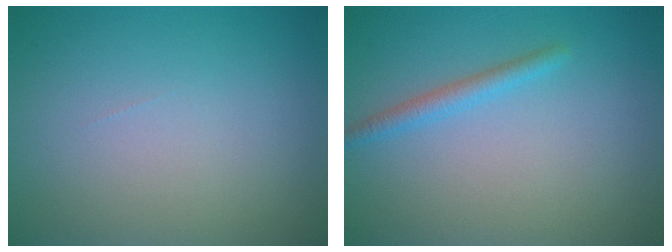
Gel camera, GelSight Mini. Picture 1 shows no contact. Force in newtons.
{"total": 1.6, "press": 1.6, "slide": 0.1}